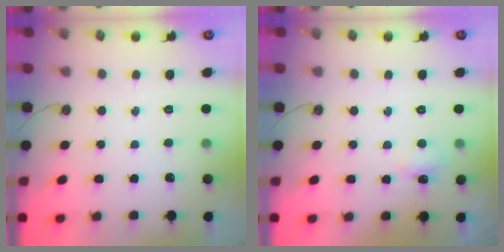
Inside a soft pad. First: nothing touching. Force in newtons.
{"total": 5.2, "press": 5.1, "slide": 0.9}